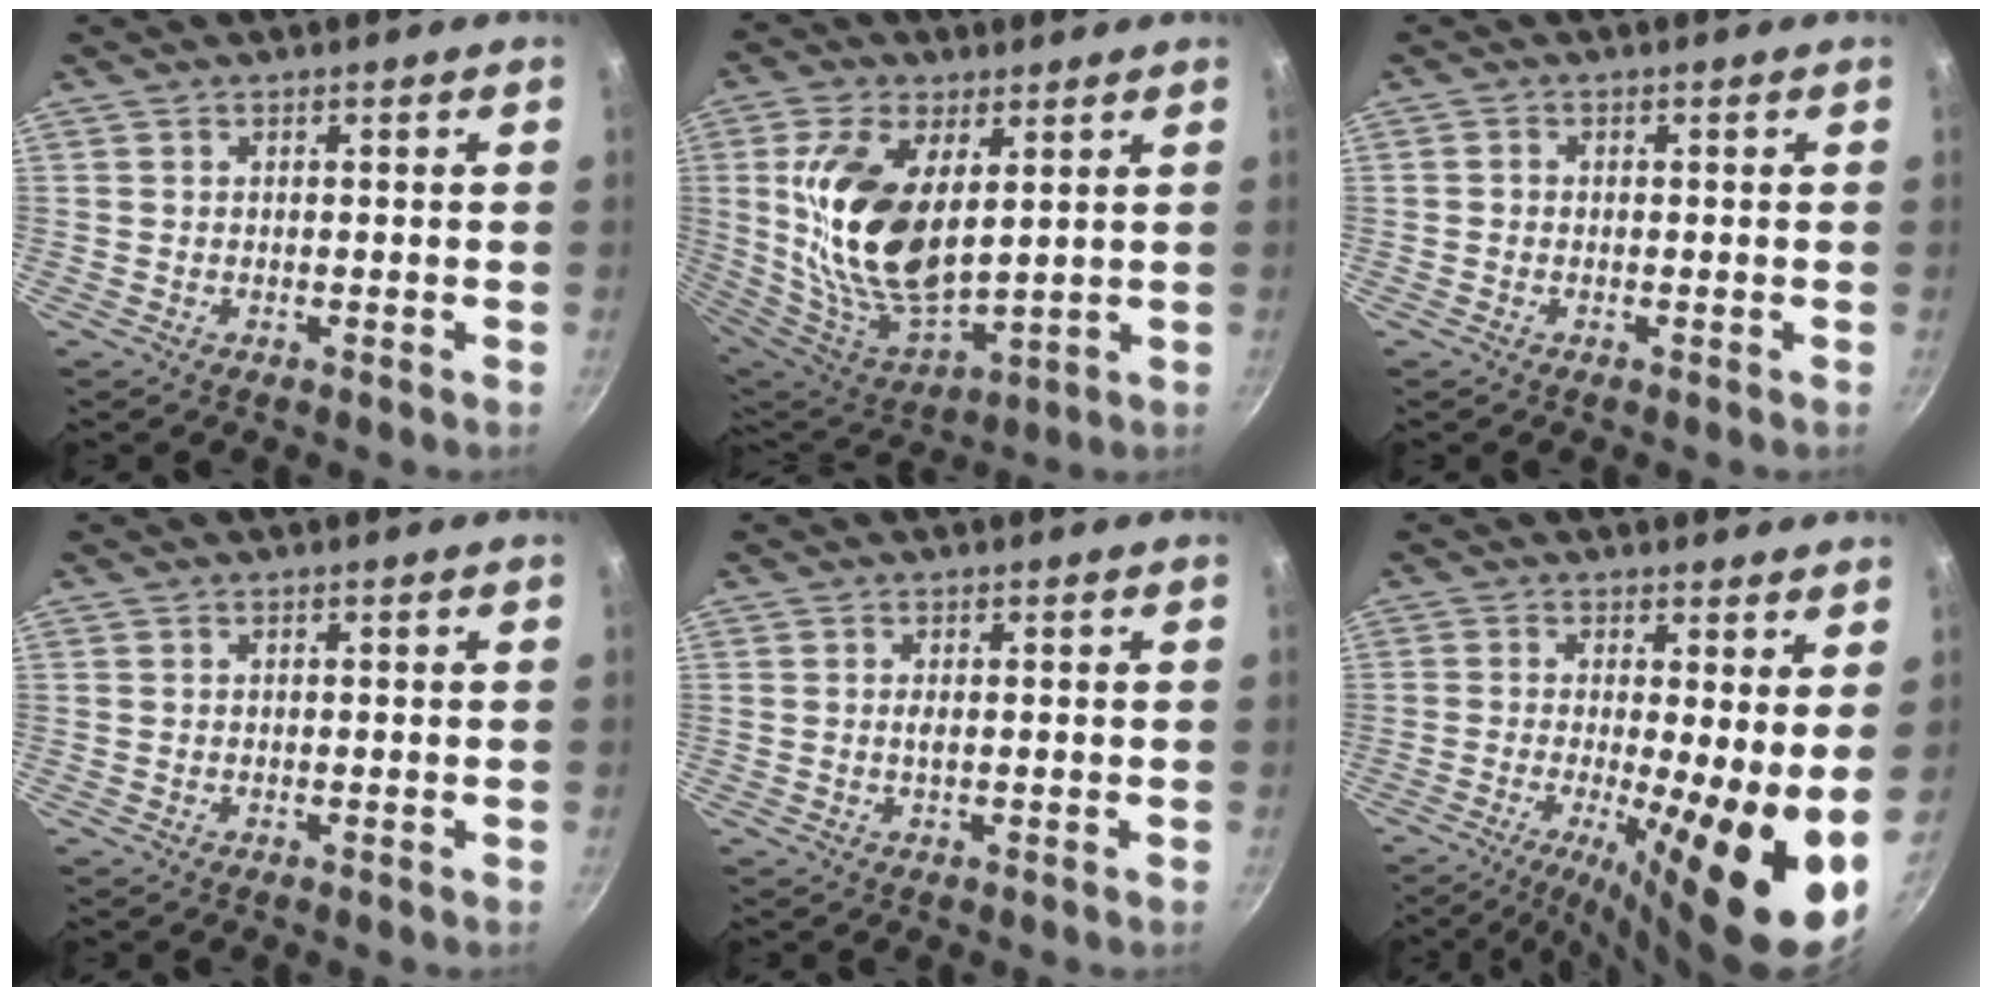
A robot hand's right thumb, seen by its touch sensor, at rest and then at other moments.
{"total": 19.3, "force": [4.4, 10.3, 15.8], "torque": [-0.295, -0.028, 0.098]}
{"total": 0.9, "force": [-0.3, 0.8, 0.3], "torque": [-0.004, 0.003, -0.007]}
{"total": 0.0}
{"total": 1.0, "force": [0.1, 0.3, 1.0], "torque": [-0.022, 0.000, 0.001]}
{"total": 14.5, "force": [-1.5, 3.0, 14.1], "torque": [-0.212, -0.024, -0.025]}